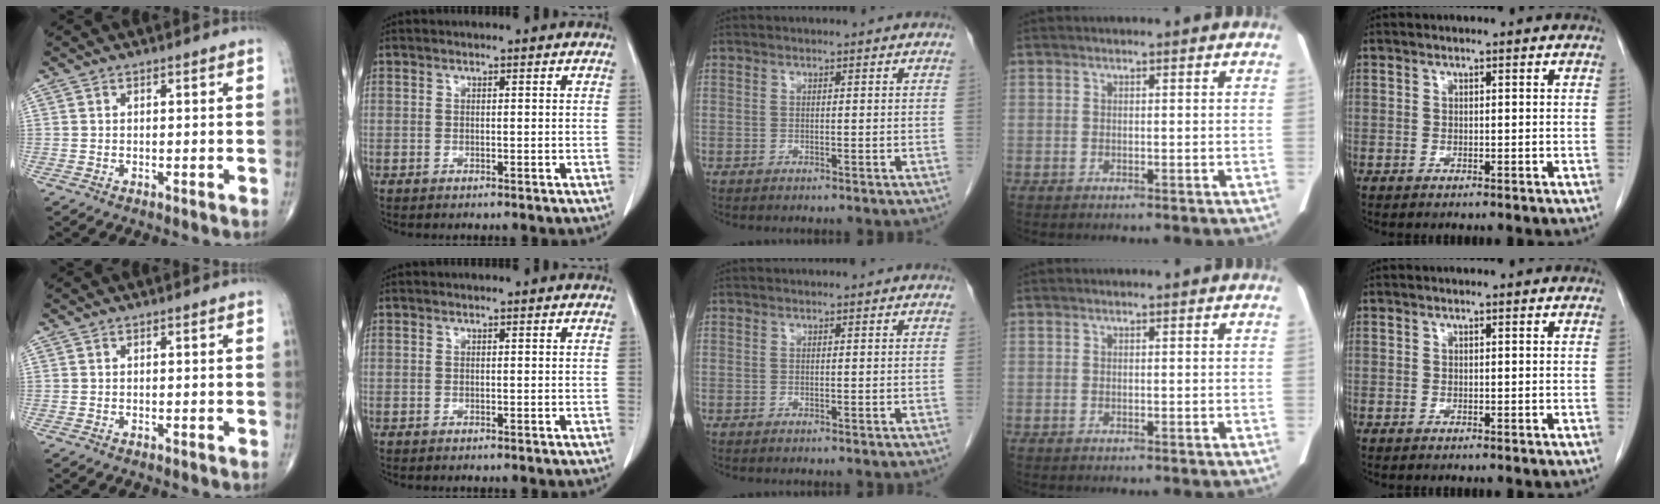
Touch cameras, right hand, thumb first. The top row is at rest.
{}